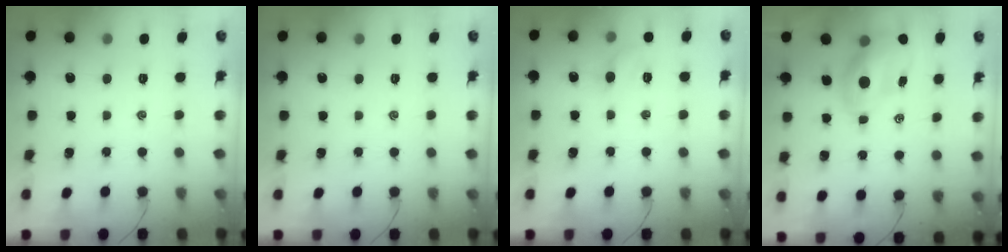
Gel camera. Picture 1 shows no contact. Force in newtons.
{"total": 0.0}
{"total": 5.2, "press": 5.1, "slide": 0.9}
{"total": 7.4, "press": 7.2, "slide": 1.5}